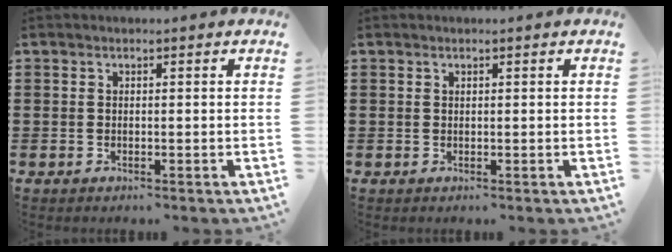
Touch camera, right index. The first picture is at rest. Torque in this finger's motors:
{"motor_torque": [0.00, 0.00, 0.00, 0.02]}